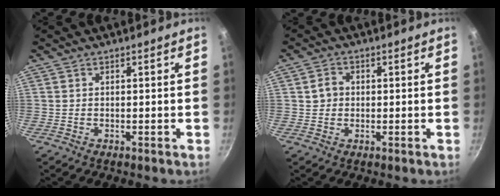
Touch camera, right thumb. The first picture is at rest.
{"total": 2.8, "force": [0.2, 2.5, 1.3], "torque": [-0.010, 0.005, 0.001]}